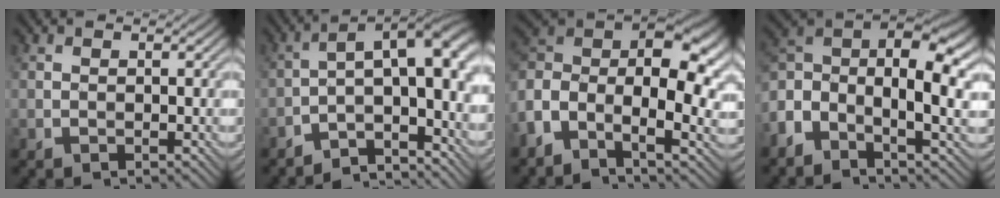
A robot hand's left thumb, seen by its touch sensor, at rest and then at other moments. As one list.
[{"total": 9.4, "force": [-4.2, 2.8, 7.9], "torque": [-0.103, 0.013, -0.068]}, {"total": 14.9, "force": [-2.2, 8.2, 12.2], "torque": [-0.257, 0.009, -0.049]}, {"total": 11.7, "force": [-2.3, 5.8, 9.9], "torque": [-0.199, 0.007, -0.062]}]